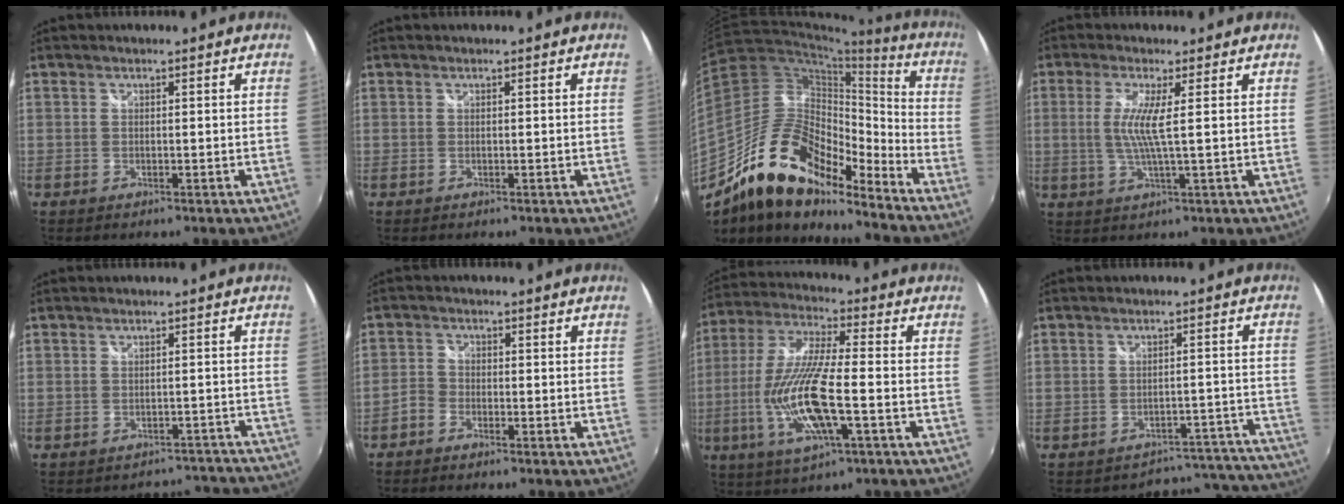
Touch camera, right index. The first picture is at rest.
{"total": 0.0}
{"total": 19.2, "force": [-14.8, 7.3, 9.8], "torque": [-0.183, 0.005, -0.273]}
{"total": 5.4, "force": [0.7, -0.3, 5.4], "torque": [-0.115, -0.008, 0.012]}
{"total": 8.0, "force": [-7.3, 3.2, -0.5], "torque": [0.027, 0.045, -0.076]}
{"total": 2.5, "force": [-1.8, 1.7, 0.6], "torque": [-0.017, 0.007, -0.039]}
{"total": 16.3, "force": [-4.2, 3.7, 15.4], "torque": [-0.318, -0.016, -0.079]}
{"total": 13.6, "force": [-12.9, 4.2, -0.3], "torque": [0.037, 0.061, -0.154]}